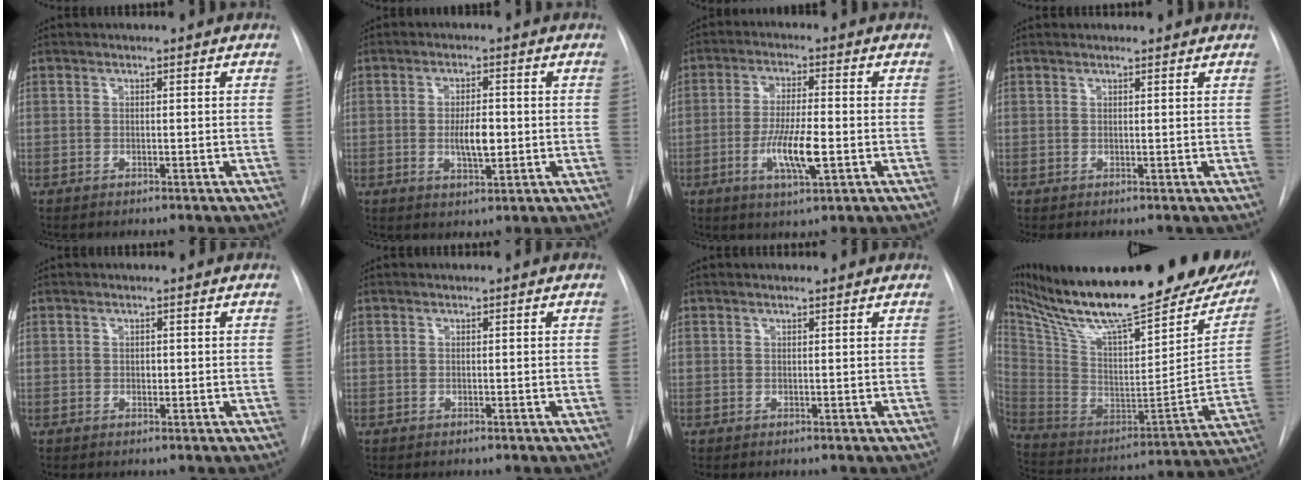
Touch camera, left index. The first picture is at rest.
{"total": 4.8, "force": [-0.9, 1.6, 4.5], "torque": [-0.077, -0.008, -0.012]}
{"total": 8.0, "force": [-2.6, 1.3, 7.5], "torque": [-0.143, -0.014, -0.046]}
{"total": 1.8, "force": [1.8, 0.3, 0.5], "torque": [-0.011, 0.010, 0.017]}
{"total": 0.6, "force": [-0.3, 0.4, 0.2], "torque": [-0.001, -0.005, -0.007]}
{"total": 0.0}
{"total": 1.2, "force": [1.2, 0.1, 0.3], "torque": [-0.009, 0.008, 0.012]}
{"total": 35.5, "force": [27.2, 8.5, 21.1], "torque": [-0.366, -0.037, 0.397]}